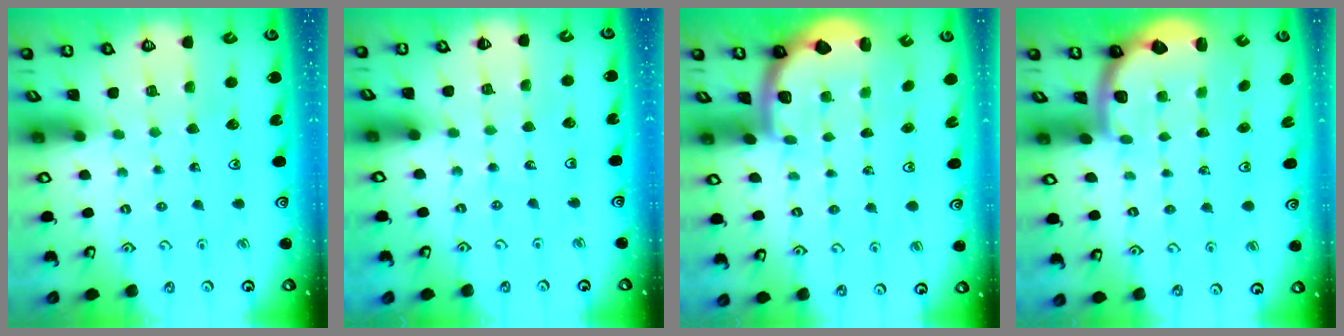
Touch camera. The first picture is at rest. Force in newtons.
{"total": 2.9, "press": 2.6, "slide": 1.1}
{"total": 2.0, "press": 2.0, "slide": 0.5}
{"total": 2.1, "press": 2.0, "slide": 0.7}